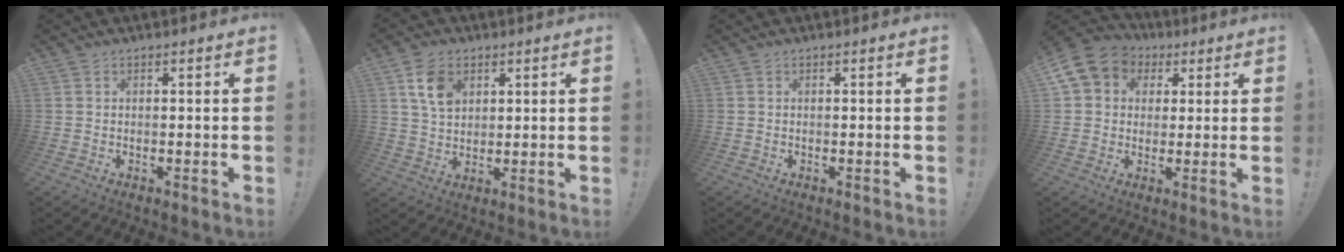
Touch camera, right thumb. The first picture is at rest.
{"total": 8.8, "force": [3.8, 6.1, 5.1], "torque": [-0.077, -0.005, 0.074]}
{"total": 0.0}
{"total": 10.5, "force": [3.5, 8.9, 4.4], "torque": [-0.069, -0.013, 0.072]}